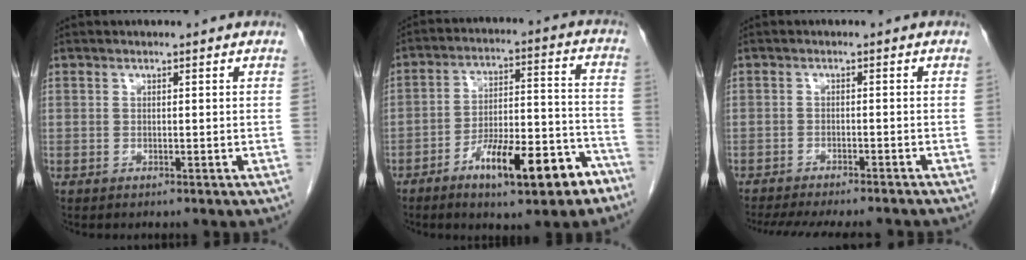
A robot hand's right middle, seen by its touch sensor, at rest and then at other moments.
{"total": 13.9, "force": [-8.3, 3.5, 10.5], "torque": [-0.161, 0.021, -0.123]}
{"total": 14.4, "force": [-12.7, 2.7, 6.2], "torque": [-0.122, -0.019, -0.168]}